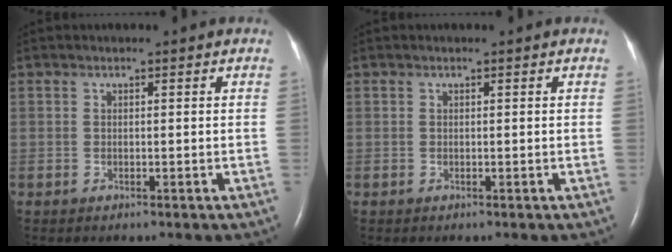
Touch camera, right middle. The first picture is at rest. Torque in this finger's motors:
{"motor_torque": [0.06, -0.03, 0.00, 0.00]}